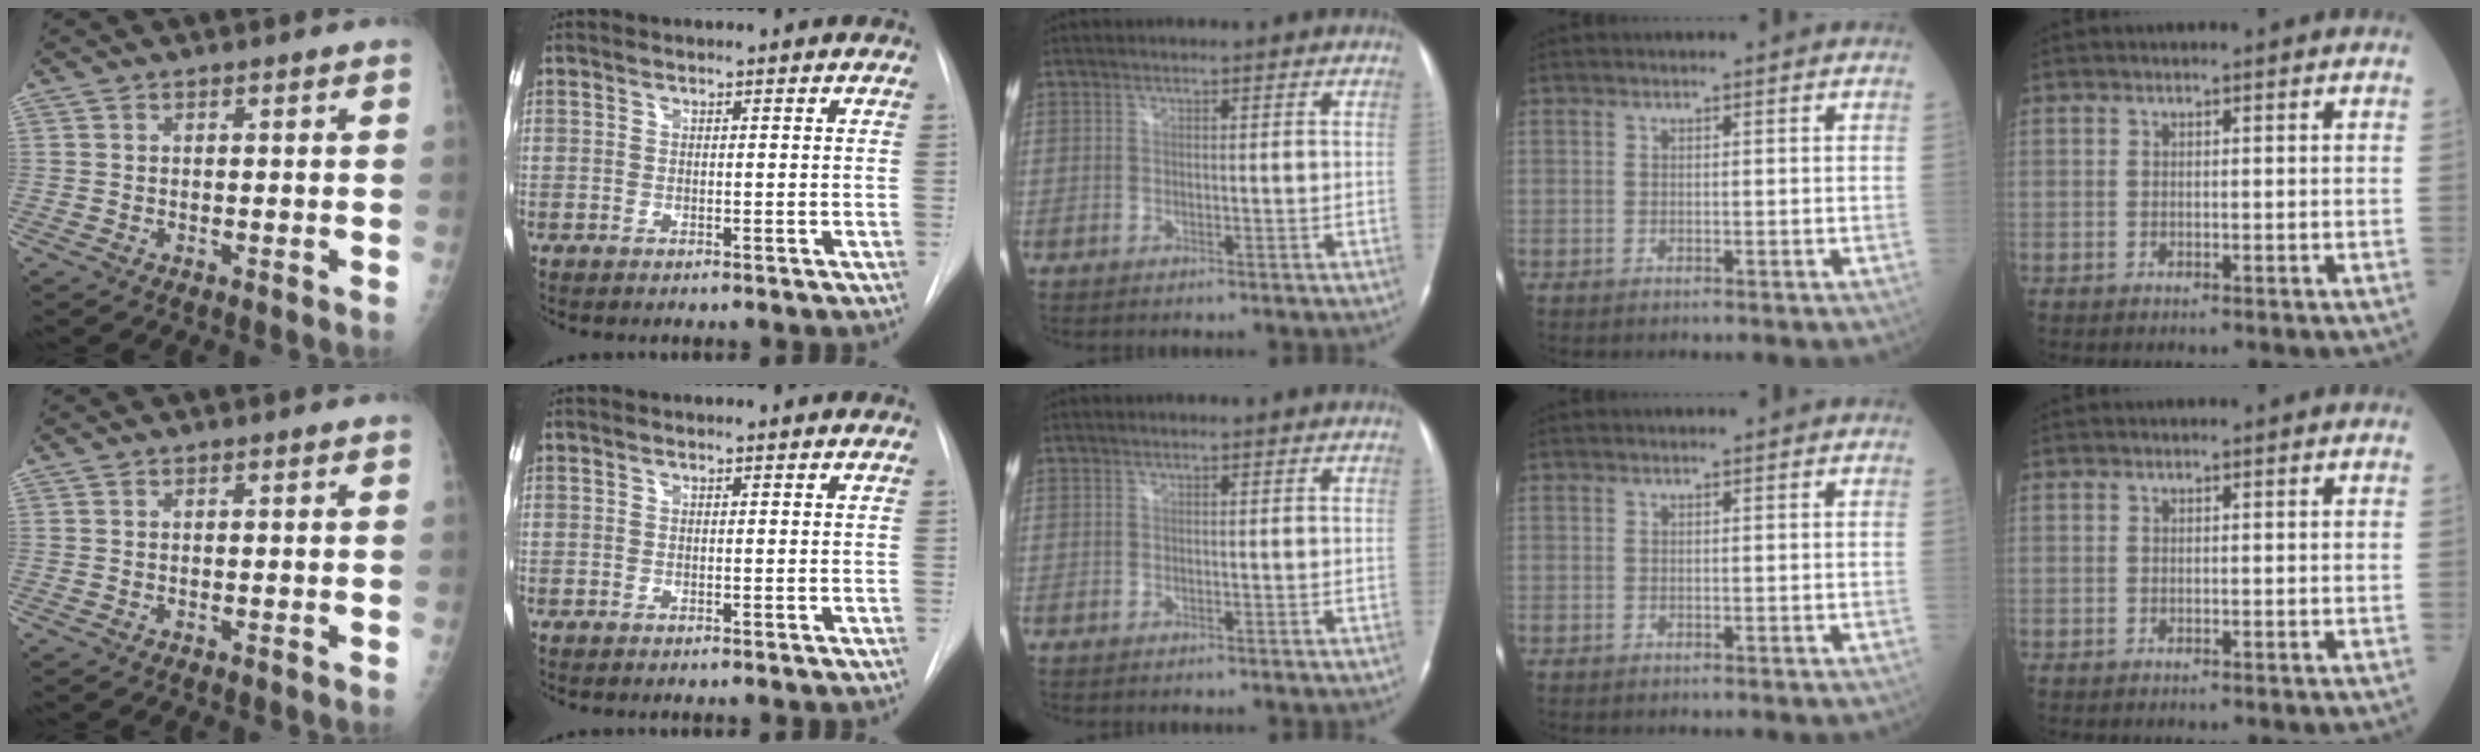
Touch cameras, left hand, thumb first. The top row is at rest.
{}